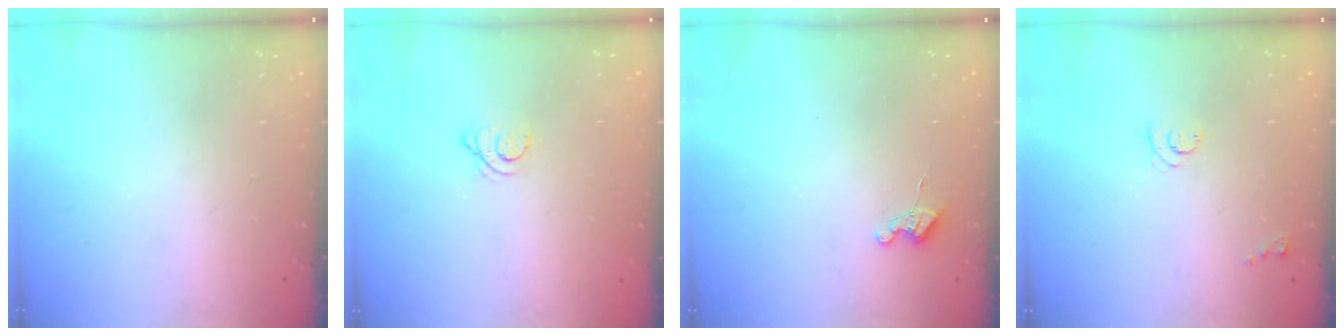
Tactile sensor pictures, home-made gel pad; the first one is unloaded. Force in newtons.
{"total": 2.1, "press": 2.1, "slide": 0.2}
{"total": 3.8, "press": 3.7, "slide": 0.5}
{"total": 5.0, "press": 4.9, "slide": 0.6}